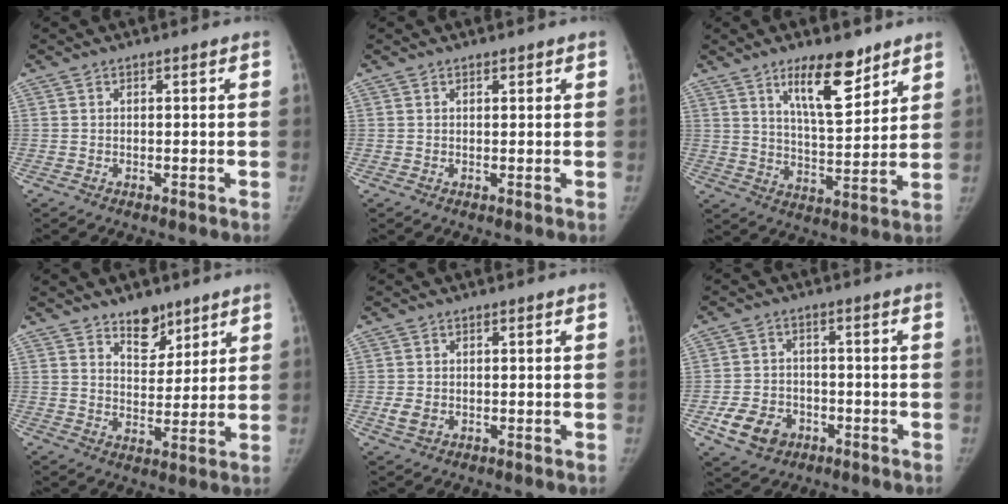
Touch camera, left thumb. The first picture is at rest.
{"total": 0.7, "force": [0.5, 0.4, 0.2], "torque": [0.001, -0.004, 0.007]}
{"total": 12.1, "force": [7.8, 4.0, 8.3], "torque": [-0.110, -0.057, 0.133]}
{"total": 7.3, "force": [5.2, 4.0, 3.1], "torque": [-0.016, -0.038, 0.088]}
{"total": 2.4, "force": [-0.4, 1.9, 1.5], "torque": [-0.032, -0.003, -0.004]}
{"total": 8.2, "force": [-3.5, 6.4, 3.8], "torque": [-0.054, 0.018, -0.054]}